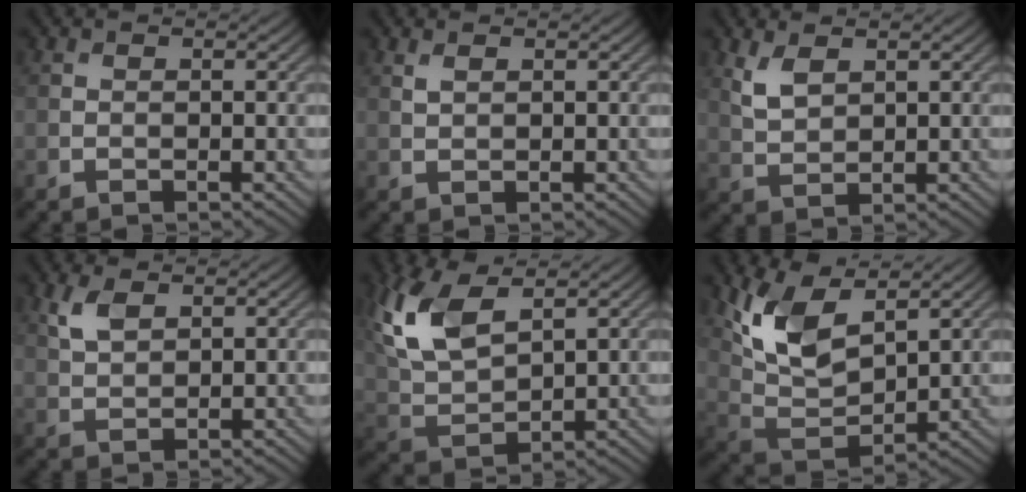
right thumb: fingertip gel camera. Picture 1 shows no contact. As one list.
[{"total": 1.1, "force": [0.7, 0.4, 0.7], "torque": [-0.023, 0.000, 0.018]}, {"total": 3.5, "force": [2.0, 1.7, 2.4], "torque": [-0.064, -0.002, 0.045]}, {"total": 3.4, "force": [1.9, 1.7, 2.3], "torque": [-0.060, 0.002, 0.040]}, {"total": 10.9, "force": [5.1, 5.1, 8.2], "torque": [-0.214, 0.012, 0.105]}, {"total": 10.0, "force": [5.2, 4.7, 7.1], "torque": [-0.169, -0.001, 0.107]}]